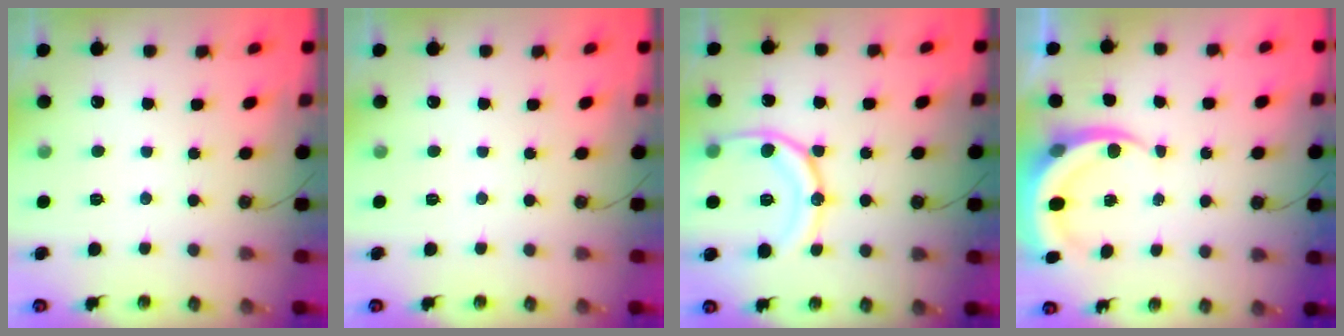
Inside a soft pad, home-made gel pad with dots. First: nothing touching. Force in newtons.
{"total": 0.0}
{"total": 17.2, "press": 17.1, "slide": 2.0}
{"total": 6.0, "press": 6.0, "slide": 0.3}